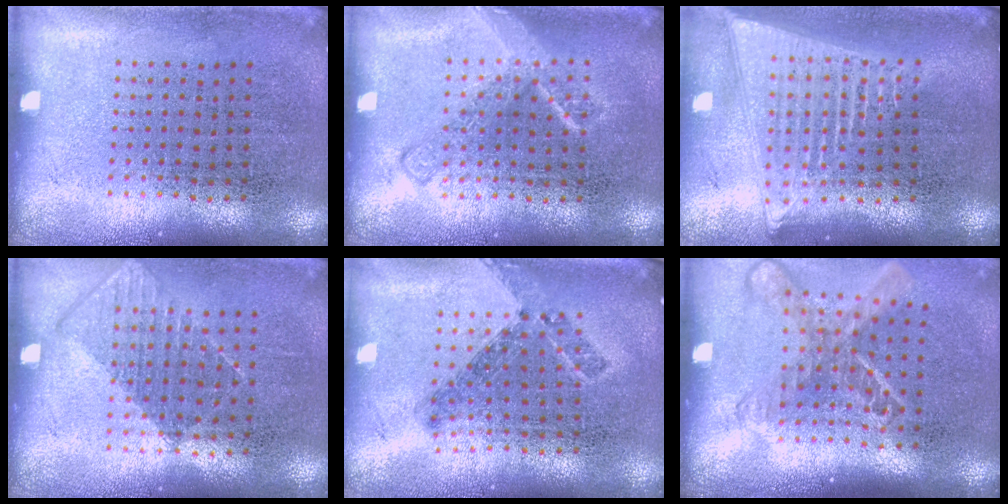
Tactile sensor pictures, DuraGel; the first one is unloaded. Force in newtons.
{"total": 2.0, "press": 2.0, "slide": 0.4}
{"total": 2.1, "press": 1.8, "slide": 1.1}
{"total": 0.8, "press": 0.8, "slide": 0.3}
{"total": 0.9, "press": 0.8, "slide": 0.4}
{"total": 1.8, "press": 1.3, "slide": 1.2}